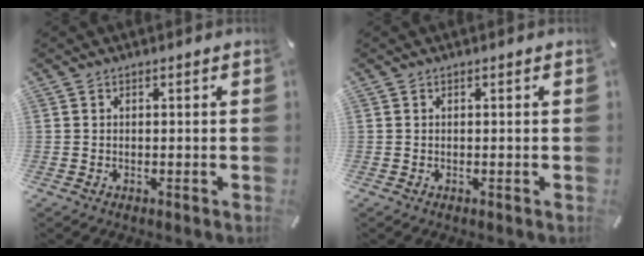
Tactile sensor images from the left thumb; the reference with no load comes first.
{"total": 0.0}